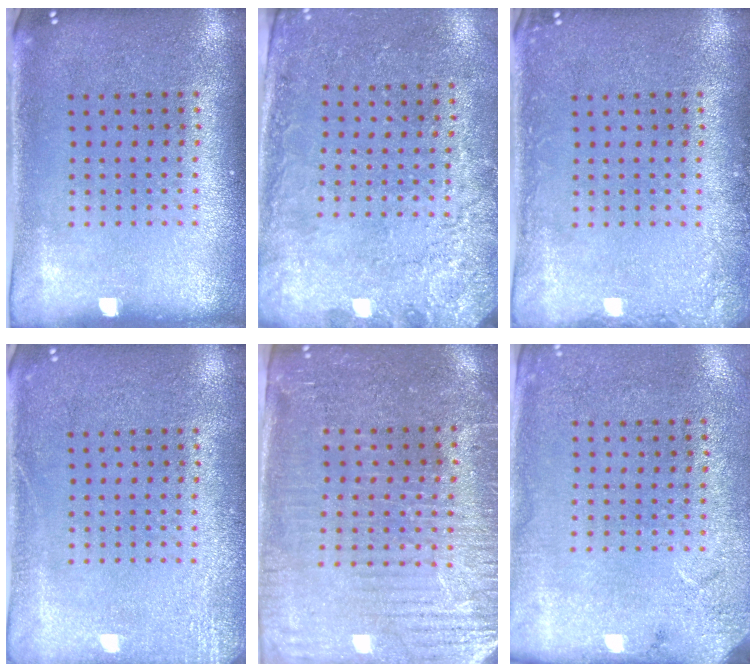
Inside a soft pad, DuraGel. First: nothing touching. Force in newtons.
{"total": 2.6, "press": 2.3, "slide": 1.2}
{"total": 1.4, "press": 1.4, "slide": 0.2}
{"total": 2.3, "press": 2.3, "slide": 0.4}
{"total": 3.7, "press": 3.4, "slide": 1.5}
{"total": 2.6, "press": 2.1, "slide": 1.6}